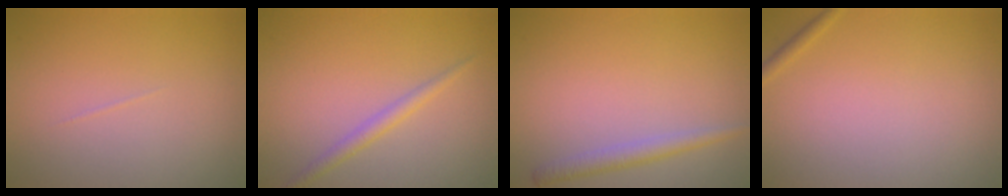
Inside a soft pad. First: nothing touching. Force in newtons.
{"total": 1.5, "press": 1.5, "slide": 0.0}
{"total": 1.8, "press": 1.8, "slide": 0.1}
{"total": 0.7, "press": 0.7, "slide": 0.0}